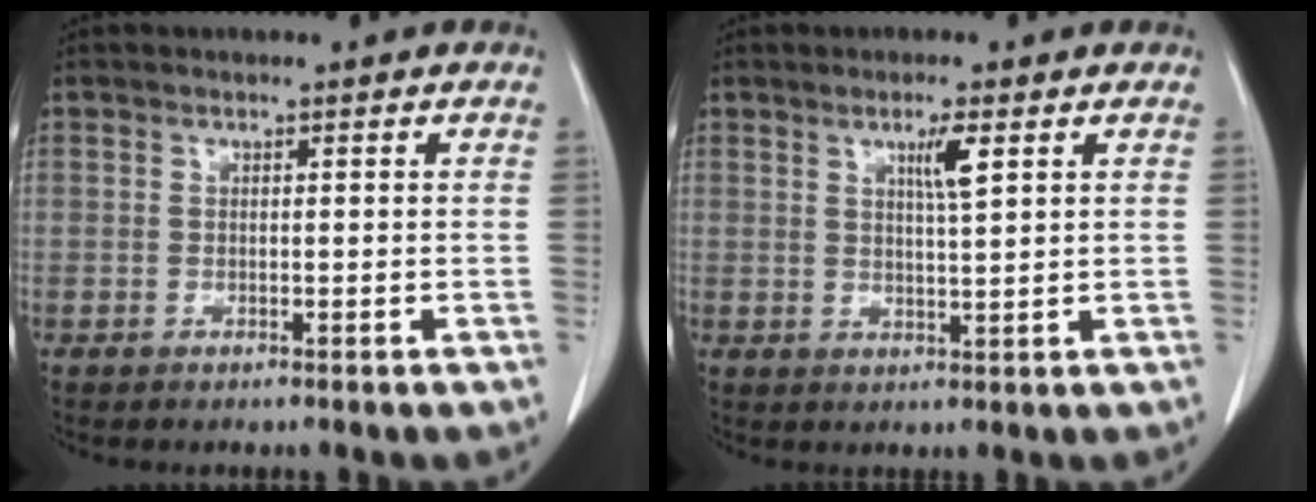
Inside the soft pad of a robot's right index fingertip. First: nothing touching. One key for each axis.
{"total": 3.7, "fx": 1.7, "fy": -0.1, "fz": 3.3, "tx": -0.058, "ty": -0.004, "tz": 0.030}